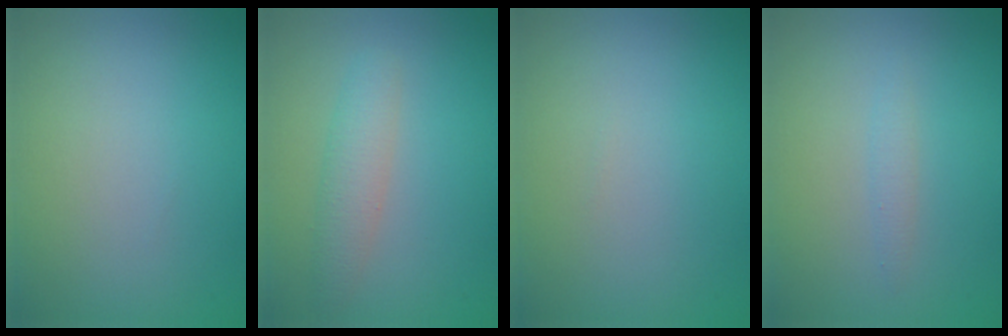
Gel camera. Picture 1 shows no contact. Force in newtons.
{"total": 2.5, "press": 2.5, "slide": 0.1}
{"total": 0.0}
{"total": 0.9, "press": 0.9, "slide": 0.2}